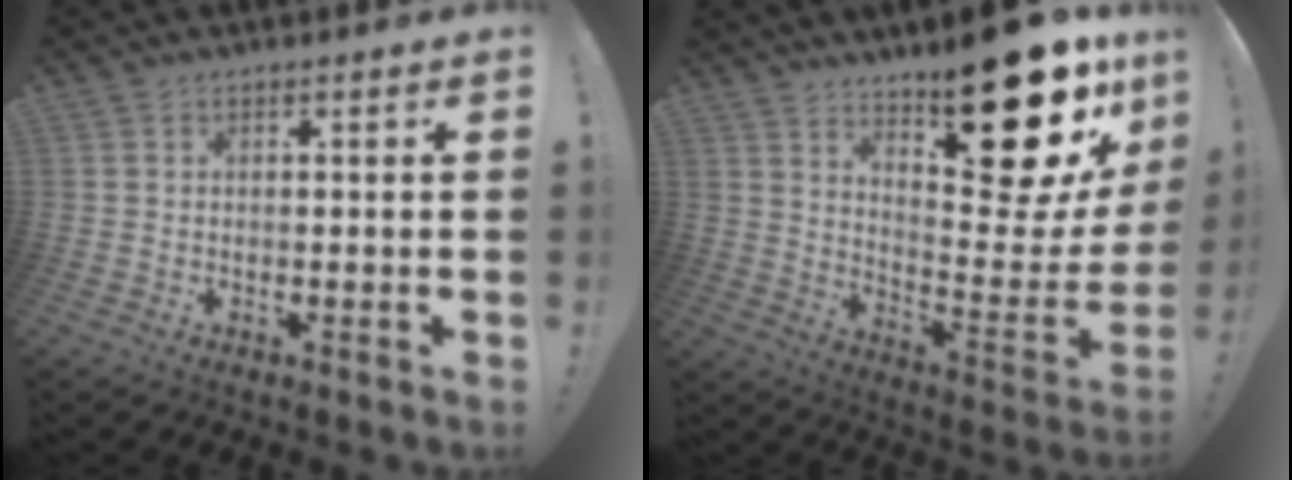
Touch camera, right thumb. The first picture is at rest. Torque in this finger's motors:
{"motor_torque": [-0.79, 2.81, 1.22, 1.40, 0.09]}